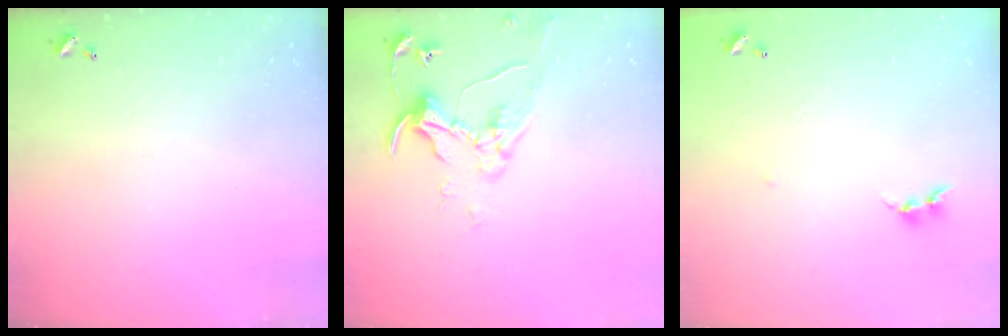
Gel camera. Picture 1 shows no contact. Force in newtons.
{"total": 8.5, "press": 8.4, "slide": 0.9}
{"total": 5.1, "press": 5.0, "slide": 0.7}